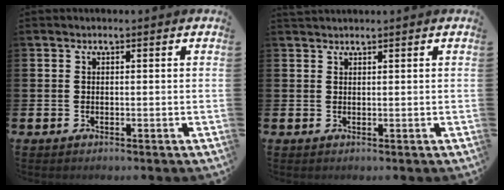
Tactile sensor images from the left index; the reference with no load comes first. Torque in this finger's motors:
{"motor_torque": [-0.19, -0.10, 0.05, 0.00]}